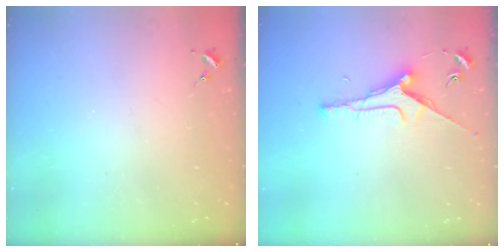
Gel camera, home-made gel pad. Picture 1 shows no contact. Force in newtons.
{"total": 6.9, "press": 6.9, "slide": 0.2}